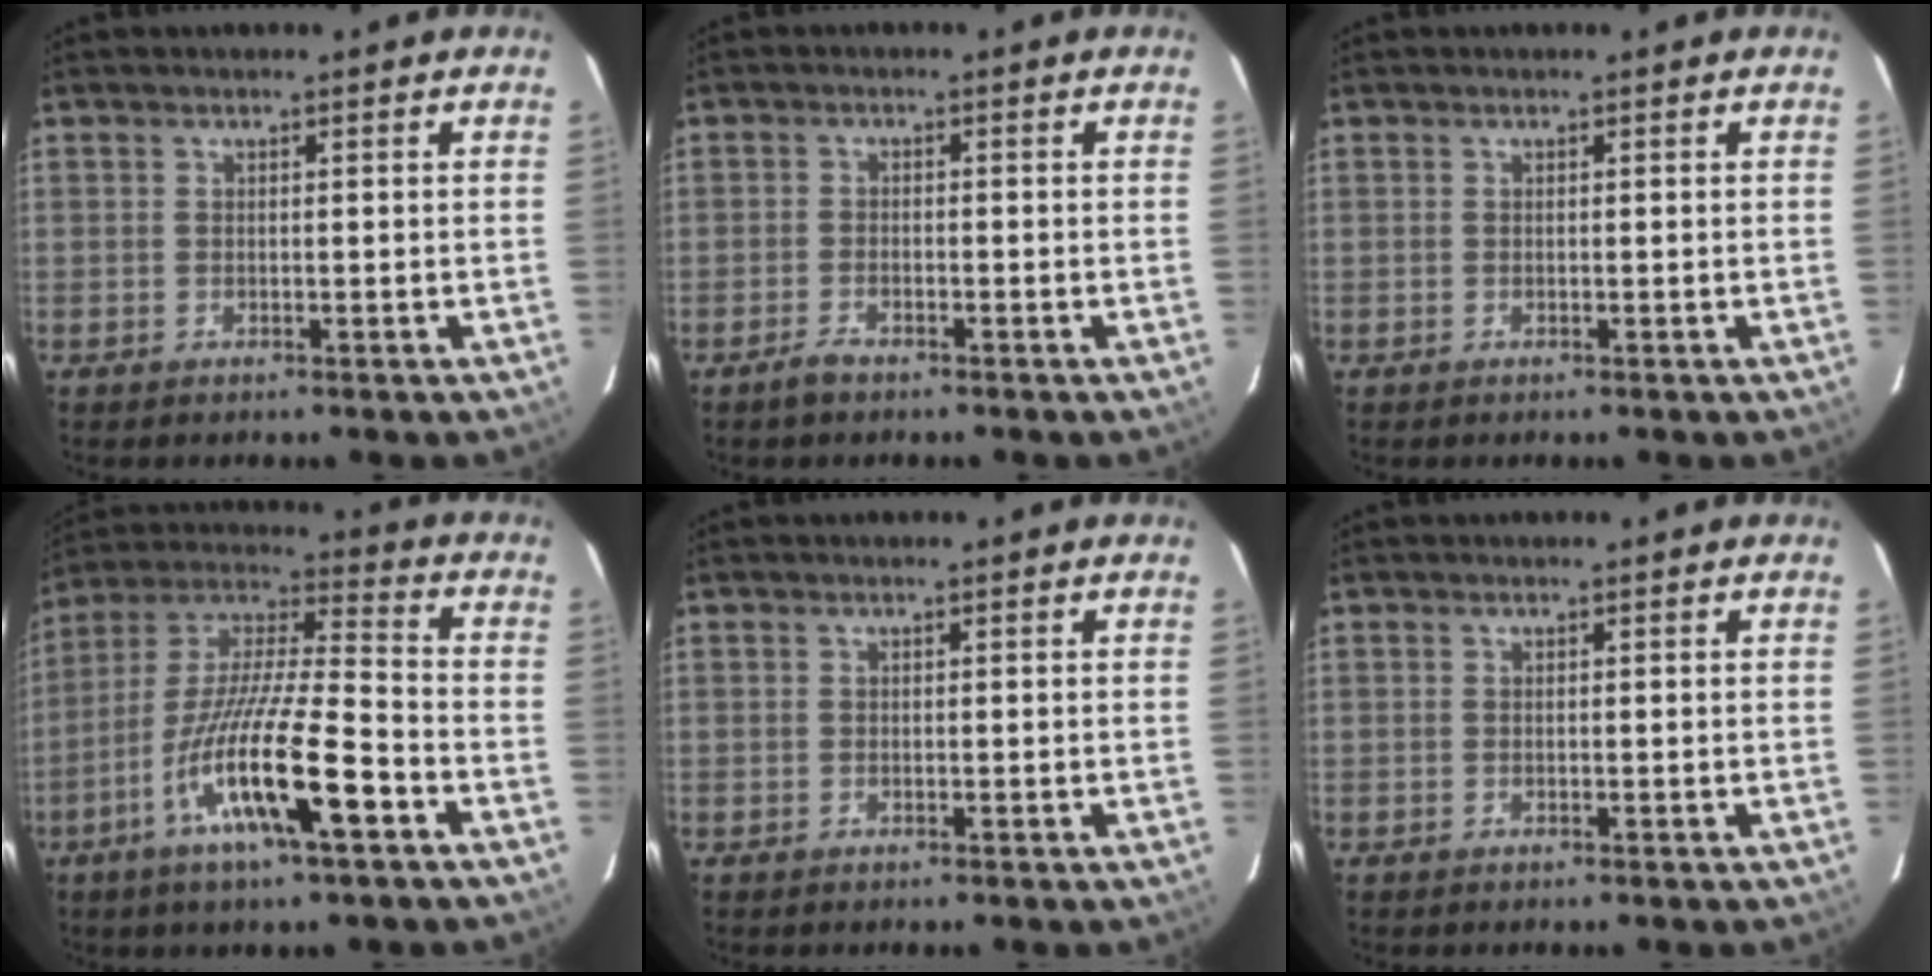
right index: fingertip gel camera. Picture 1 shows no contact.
{"total": 2.6, "force": [-2.0, 0.8, 1.3], "torque": [-0.037, 0.000, -0.040]}
{"total": 0.0}
{"total": 18.1, "force": [-8.3, 2.6, 15.8], "torque": [-0.301, -0.024, -0.160]}
{"total": 0.0}
{"total": 0.0}